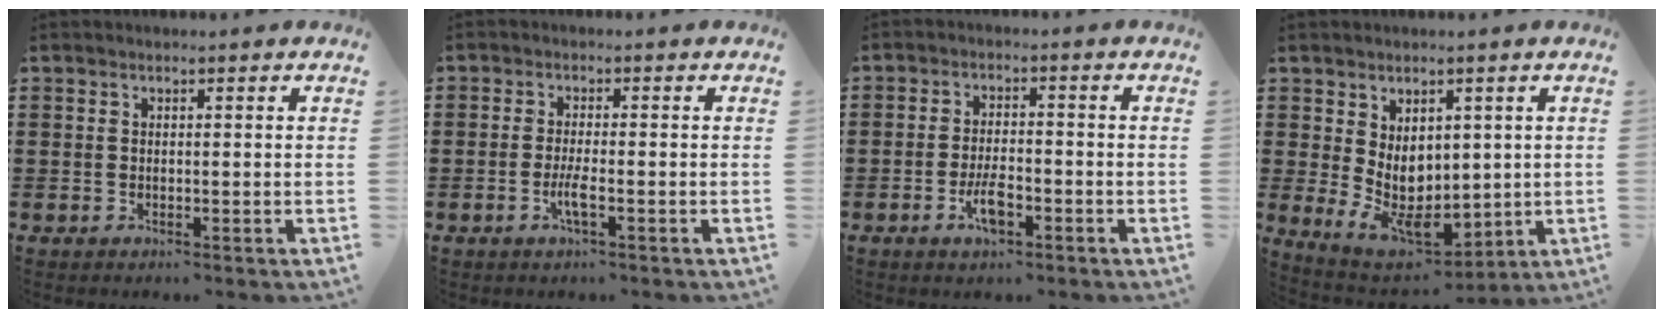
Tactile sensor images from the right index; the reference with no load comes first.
{"total": 2.9, "force": [-1.1, 0.4, 2.7], "torque": [-0.059, -0.007, -0.024]}
{"total": 4.6, "force": [-2.0, 1.7, 3.7], "torque": [-0.076, 0.003, -0.040]}
{"total": 7.4, "force": [1.0, 5.6, 4.7], "torque": [-0.086, -0.007, 0.020]}